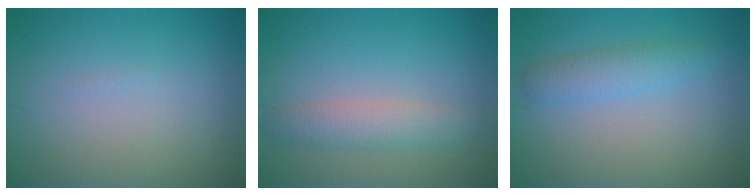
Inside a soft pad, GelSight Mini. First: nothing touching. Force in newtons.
{"total": 2.6, "press": 2.6, "slide": 0.1}
{"total": 2.5, "press": 2.5, "slide": 0.0}